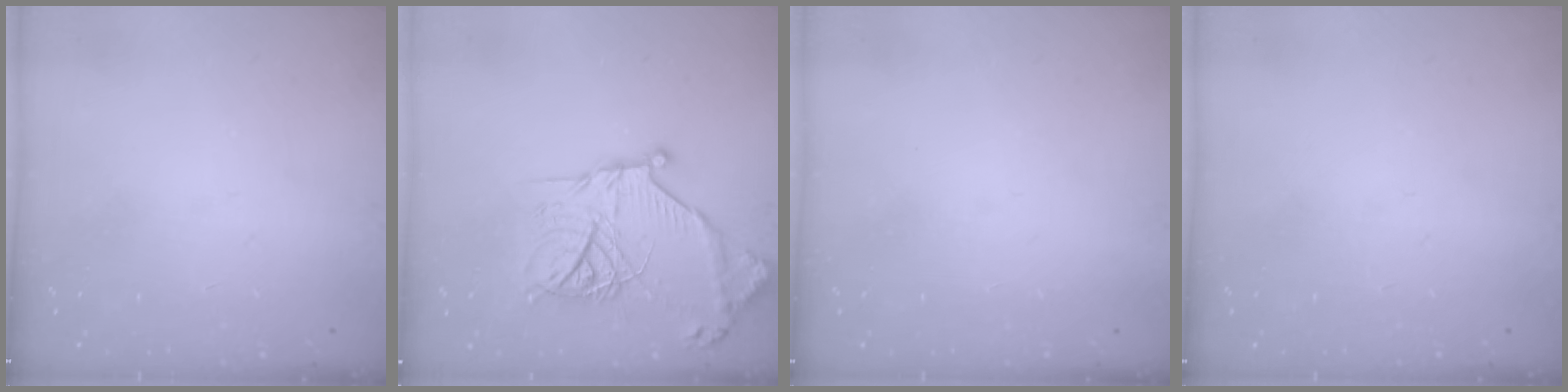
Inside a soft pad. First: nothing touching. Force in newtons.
{"total": 18.8, "press": 18.7, "slide": 2.0}
{"total": 1.5, "press": 1.5, "slide": 0.1}
{"total": 0.0}